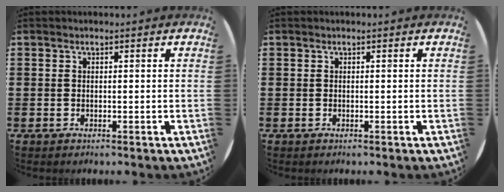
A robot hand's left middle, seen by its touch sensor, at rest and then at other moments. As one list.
[{"total": 0.0}]